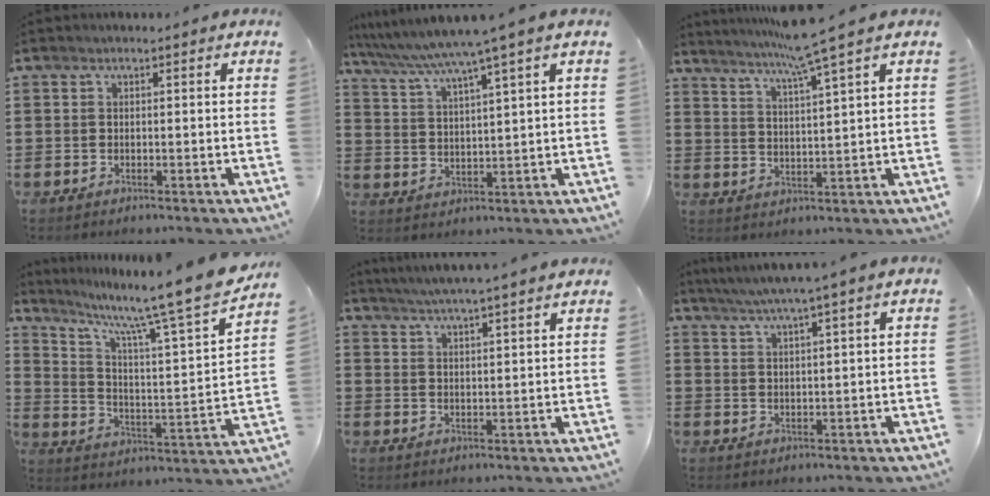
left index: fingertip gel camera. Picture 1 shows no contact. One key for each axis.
{"total": 5.7, "fx": 4.6, "fy": -1.0, "fz": 3.2, "tx": -0.081, "ty": -0.030, "tz": 0.073}
{"total": 6.6, "fx": 5.2, "fy": -1.5, "fz": 3.8, "tx": -0.090, "ty": -0.023, "tz": 0.086}
{"total": 11.7, "fx": 9.6, "fy": -0.2, "fz": 6.7, "tx": -0.141, "ty": -0.077, "tz": 0.145}
{"total": 4.3, "fx": 4.0, "fy": -0.9, "fz": 1.4, "tx": -0.039, "ty": -0.019, "tz": 0.070}
{"total": 4.1, "fx": 3.3, "fy": -0.7, "fz": 2.4, "tx": -0.054, "ty": -0.012, "tz": 0.056}